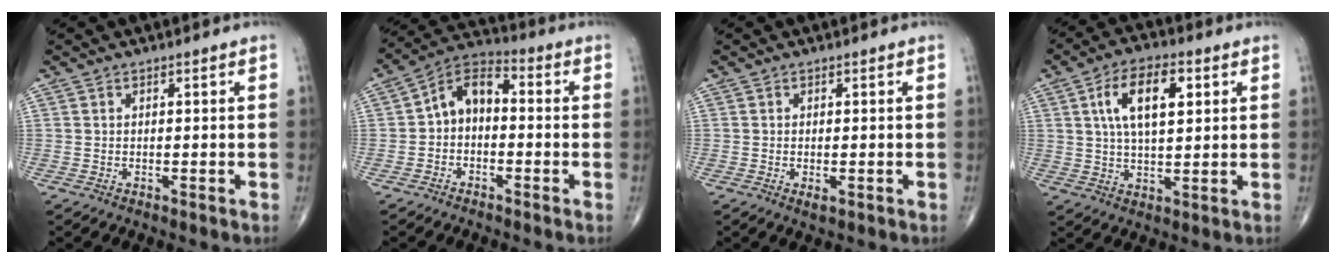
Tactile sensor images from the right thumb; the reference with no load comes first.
{"total": 7.9, "force": [-0.6, 5.4, 5.8], "torque": [-0.078, 0.038, -0.031]}
{"total": 1.4, "force": [-0.4, 0.6, 1.2], "torque": [-0.023, -0.004, -0.006]}
{"total": 11.6, "force": [3.6, 5.5, 9.6], "torque": [-0.160, 0.000, 0.062]}